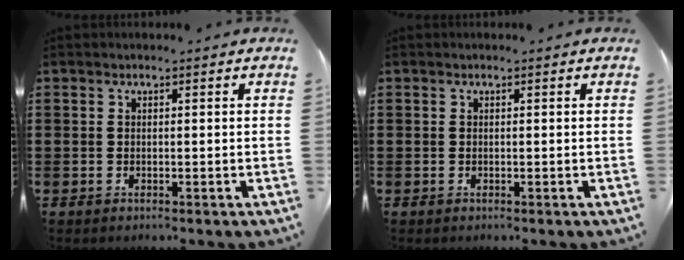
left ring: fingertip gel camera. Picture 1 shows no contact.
{"total": 0.0}